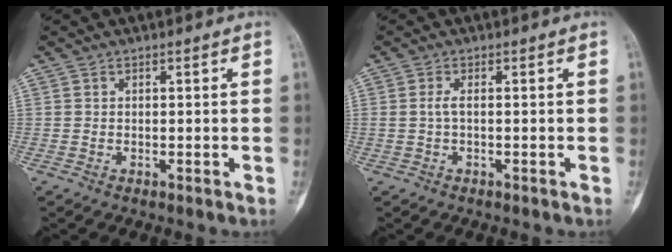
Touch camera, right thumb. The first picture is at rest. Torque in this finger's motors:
{"motor_torque": [0.05, 0.09, 0.19, 0.15, 0.03]}